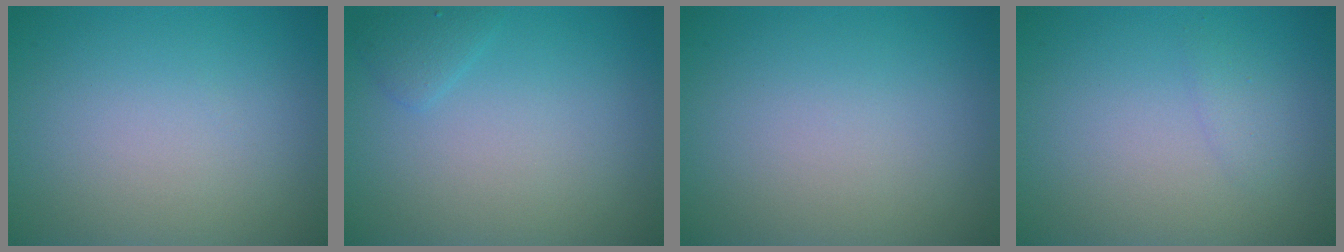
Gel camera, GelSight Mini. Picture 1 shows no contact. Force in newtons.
{"total": 1.1, "press": 1.1, "slide": 0.1}
{"total": 0.0}
{"total": 0.9, "press": 0.9, "slide": 0.1}